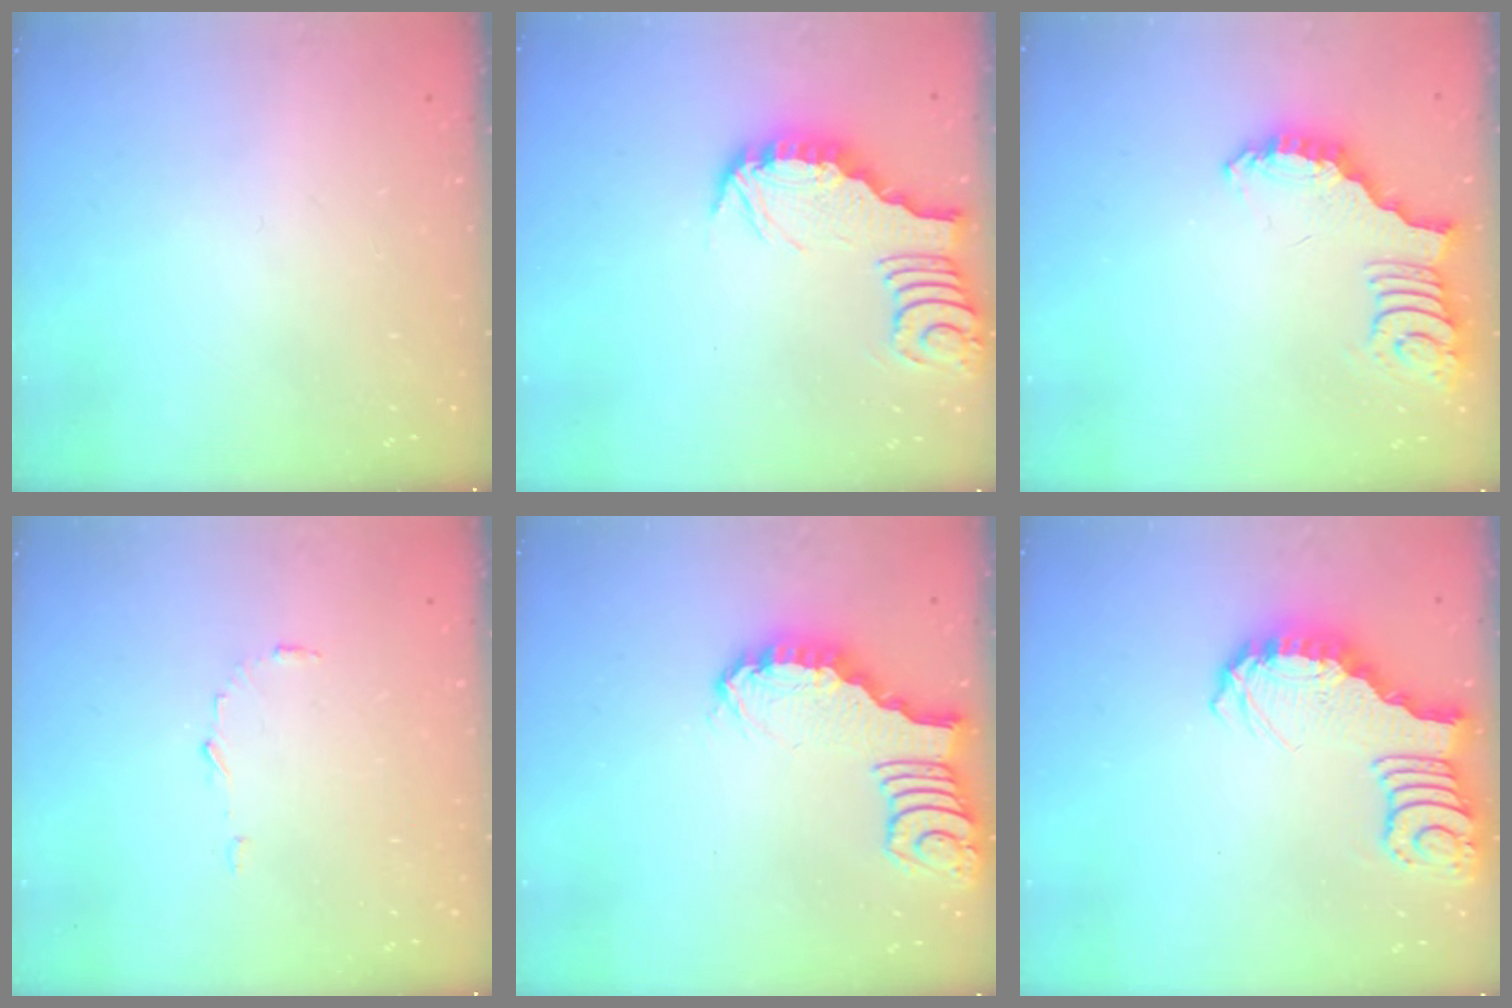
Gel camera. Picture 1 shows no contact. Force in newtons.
{"total": 3.4, "press": 3.4, "slide": 0.4}
{"total": 2.5, "press": 2.4, "slide": 0.5}
{"total": 4.4, "press": 4.3, "slide": 0.4}
{"total": 2.1, "press": 2.1, "slide": 0.2}
{"total": 3.4, "press": 3.3, "slide": 0.7}